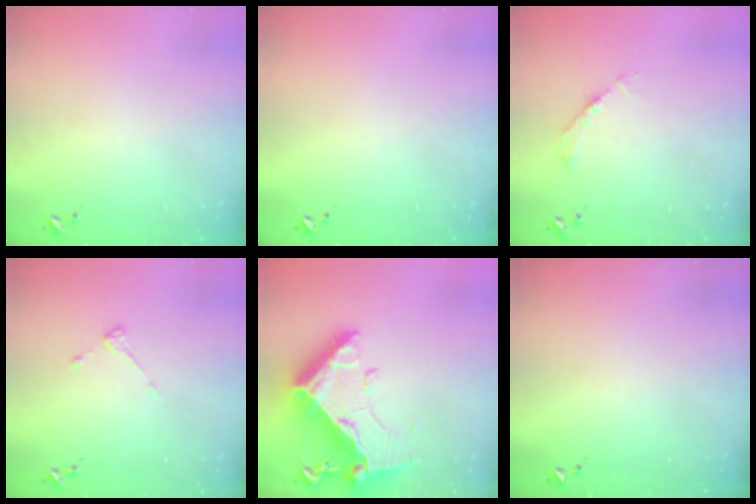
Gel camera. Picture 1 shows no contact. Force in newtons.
{"total": 0.0}
{"total": 4.2, "press": 4.1, "slide": 0.6}
{"total": 4.2, "press": 4.2, "slide": 0.4}
{"total": 19.4, "press": 19.3, "slide": 2.1}
{"total": 0.0}